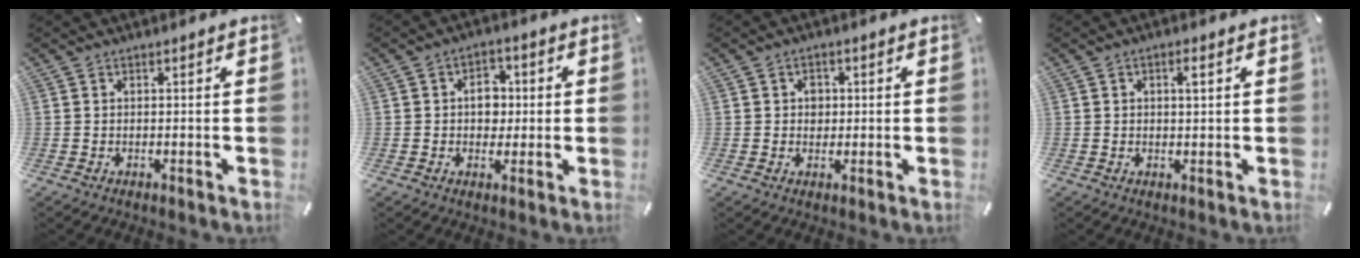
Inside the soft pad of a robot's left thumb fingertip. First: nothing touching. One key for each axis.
{"total": 6.4, "fx": 0.2, "fy": 5.1, "fz": 3.9, "tx": -0.048, "ty": 0.002, "tz": -0.003}
{"total": 2.6, "fx": 0.1, "fy": 2.4, "fz": 1.1, "tx": -0.009, "ty": -0.001, "tz": -0.006}
{"total": 2.1, "fx": 0.7, "fy": 1.0, "fz": 1.8, "tx": -0.022, "ty": -0.002, "tz": 0.008}